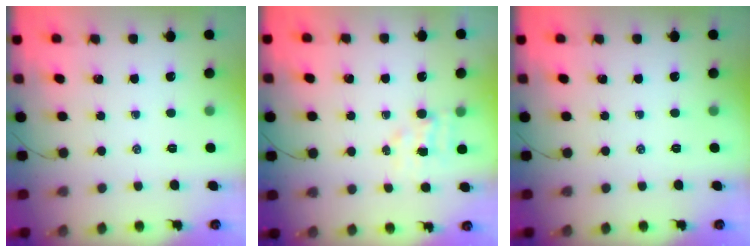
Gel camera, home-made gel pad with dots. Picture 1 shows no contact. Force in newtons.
{"total": 4.1, "press": 4.0, "slide": 1.0}
{"total": 0.0}